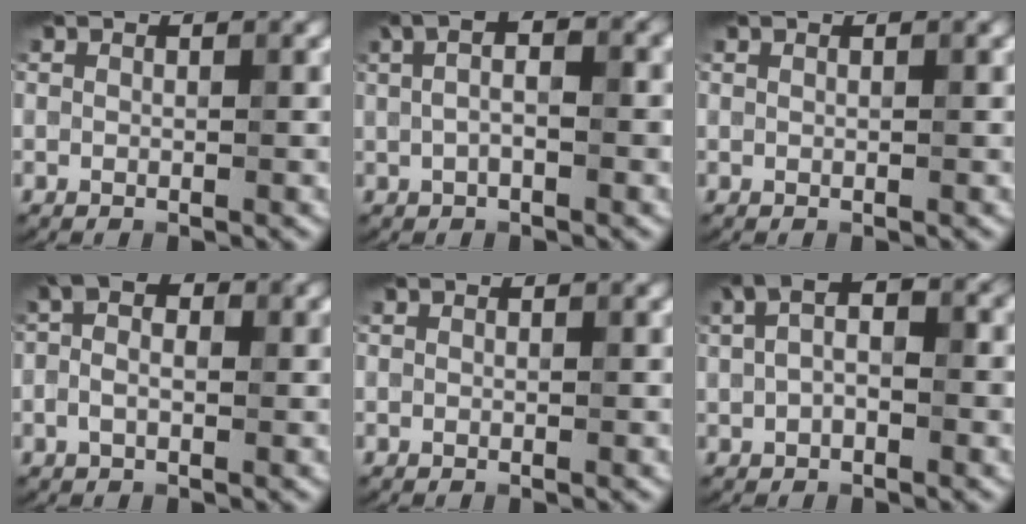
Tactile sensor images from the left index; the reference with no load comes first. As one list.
[{"total": 5.2, "force": [1.1, 2.3, 4.5], "torque": [-0.062, 0.010, -0.001]}, {"total": 0.0}, {"total": 3.2, "force": [-0.4, 1.7, 2.7], "torque": [-0.054, 0.004, -0.015]}, {"total": 0.0}, {"total": 5.4, "force": [0.8, 3.1, 4.4], "torque": [-0.076, 0.023, -0.001]}]